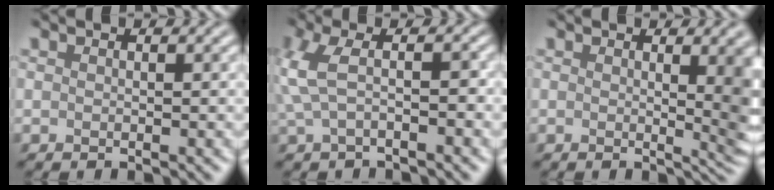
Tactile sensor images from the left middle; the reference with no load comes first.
{"total": 2.7, "force": [-0.7, 0.7, 2.5], "torque": [-0.087, 0.005, 0.002]}
{"total": 5.7, "force": [0.2, 1.8, 5.4], "torque": [-0.033, 0.003, 0.010]}